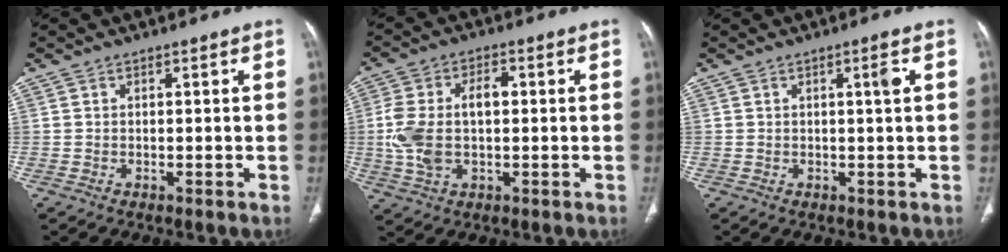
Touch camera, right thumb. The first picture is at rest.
{"total": 11.2, "force": [0.0, 6.3, 9.3], "torque": [-0.202, 0.022, 0.004]}
{"total": 2.2, "force": [0.4, 0.2, 2.2], "torque": [-0.040, 0.001, 0.007]}